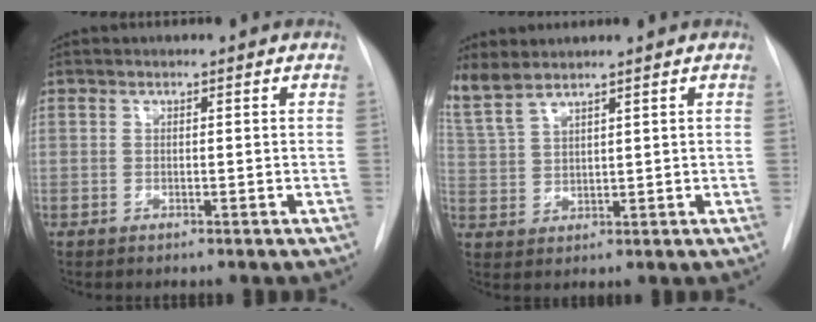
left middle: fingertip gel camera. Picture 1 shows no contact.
{"total": 7.3, "force": [6.5, 1.2, 3.2], "torque": [-0.089, 0.009, 0.148]}